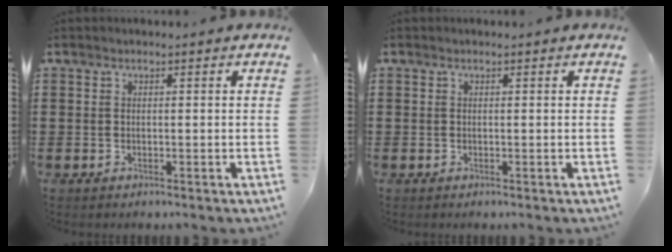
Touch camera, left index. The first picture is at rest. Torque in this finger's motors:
{"motor_torque": [0.01, 0.00, 0.00, 0.00]}